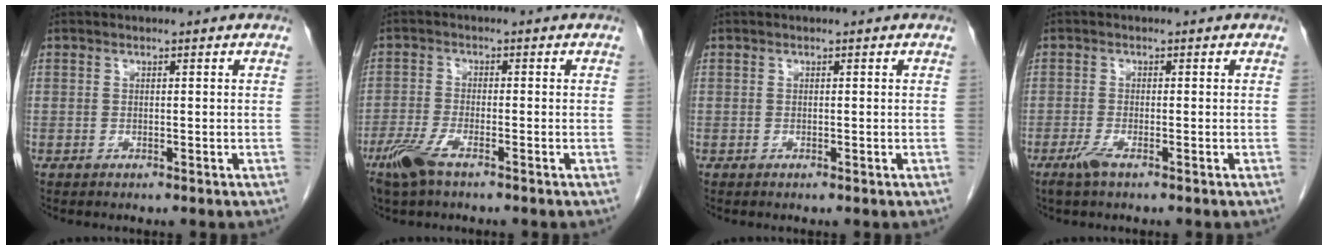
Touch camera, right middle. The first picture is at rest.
{"total": 5.1, "force": [-3.4, 1.1, 3.7], "torque": [-0.089, -0.011, -0.065]}
{"total": 0.0}
{"total": 2.1, "force": [-1.4, 0.2, 1.6], "torque": [-0.039, -0.005, -0.031]}